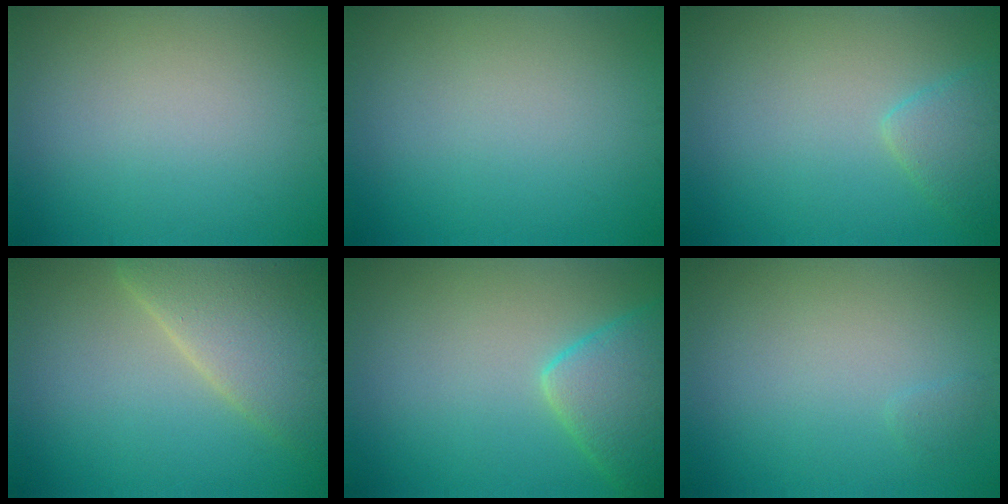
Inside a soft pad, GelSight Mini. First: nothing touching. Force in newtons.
{"total": 0.0}
{"total": 2.2, "press": 2.2, "slide": 0.2}
{"total": 6.4, "press": 6.4, "slide": 0.6}
{"total": 5.2, "press": 5.2, "slide": 0.4}
{"total": 0.5, "press": 0.5, "slide": 0.0}